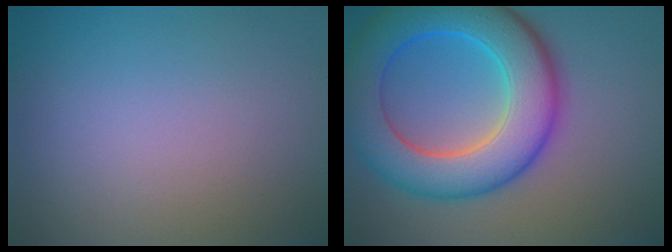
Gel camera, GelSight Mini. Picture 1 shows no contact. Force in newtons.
{"total": 10.1, "press": 10.1, "slide": 0.4}